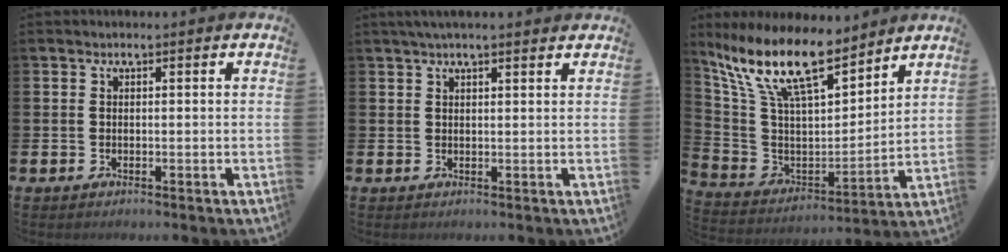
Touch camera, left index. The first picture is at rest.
{"total": 2.6, "force": [2.2, 0.3, 1.3], "torque": [-0.027, 0.000, 0.039]}
{"total": 13.8, "force": [11.1, 3.8, 7.2], "torque": [-0.179, -0.070, 0.195]}